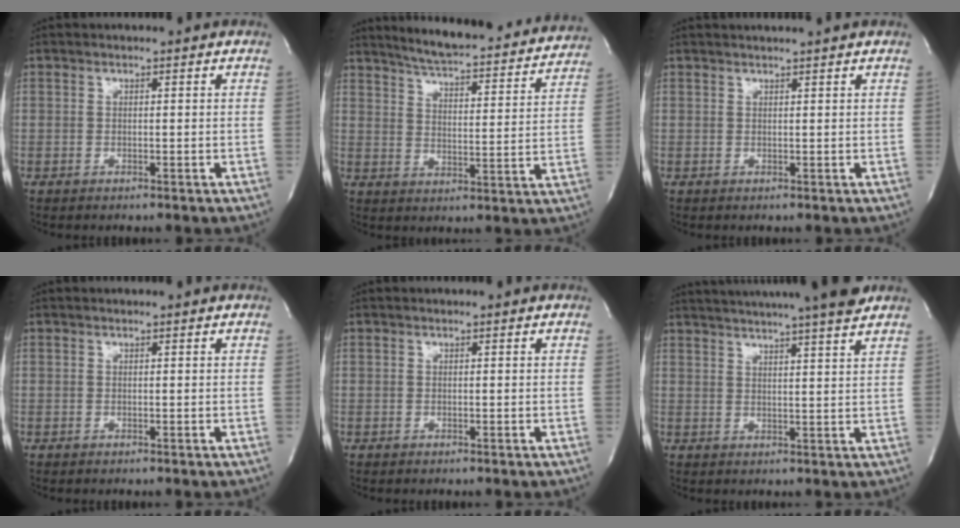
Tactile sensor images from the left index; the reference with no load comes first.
{"total": 22.8, "force": [21.0, 2.9, 8.2], "torque": [-0.122, -0.032, 0.268]}
{"total": 3.0, "force": [2.7, -0.7, 1.1], "torque": [-0.013, 0.010, 0.036]}
{"total": 0.0}
{"total": 0.0}
{"total": 17.3, "force": [15.3, -0.4, 8.2], "torque": [-0.141, -0.004, 0.205]}